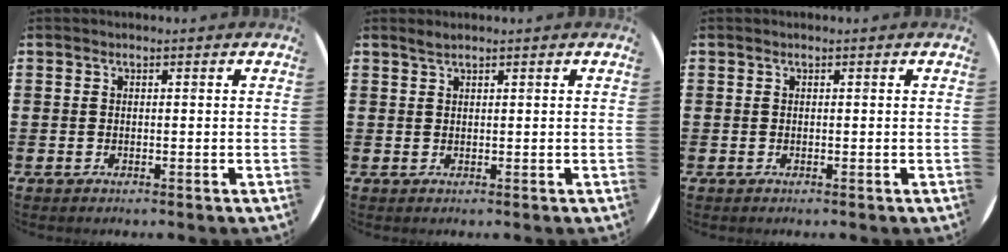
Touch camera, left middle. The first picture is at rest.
{"total": 1.0, "force": [0.9, 0.0, 0.3], "torque": [-0.008, 0.001, 0.017]}
{"total": 0.0}